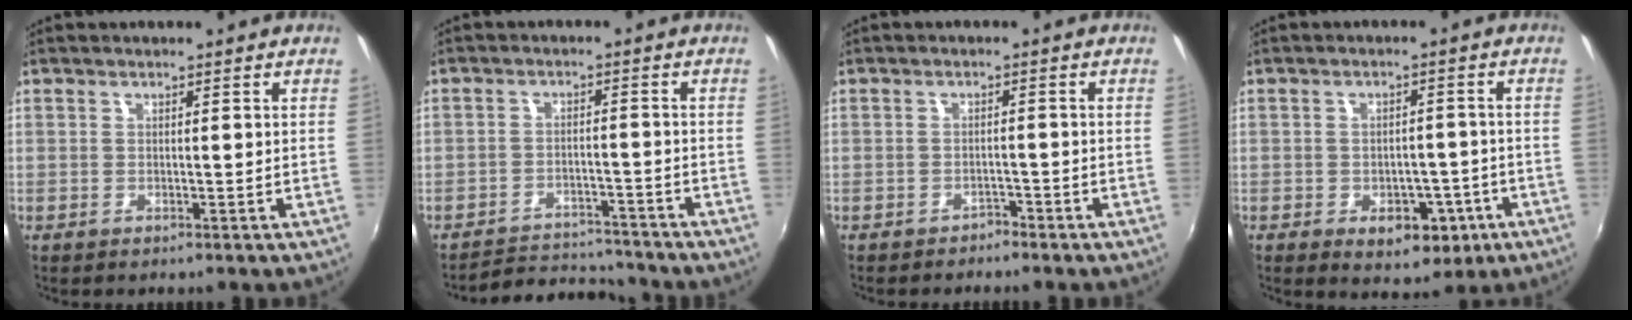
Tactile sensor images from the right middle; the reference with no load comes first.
{"total": 7.4, "force": [-7.1, 2.0, 0.0], "torque": [-0.016, 0.021, -0.106]}
{"total": 2.0, "force": [-1.9, 0.7, 0.2], "torque": [-0.005, -0.004, -0.029]}
{"total": 7.9, "force": [-3.6, 5.2, 4.7], "torque": [-0.078, 0.002, -0.035]}